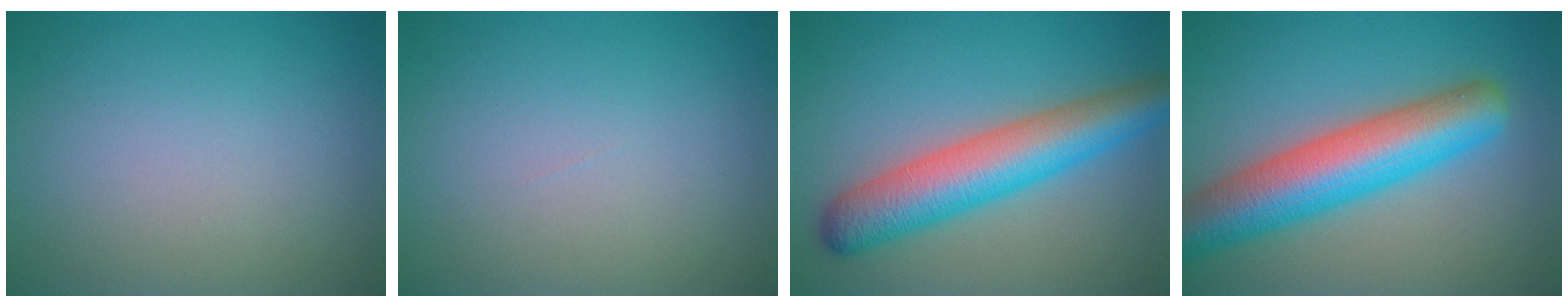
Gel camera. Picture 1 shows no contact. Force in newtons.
{"total": 0.0}
{"total": 7.6, "press": 7.6, "slide": 0.2}
{"total": 9.0, "press": 9.0, "slide": 0.4}